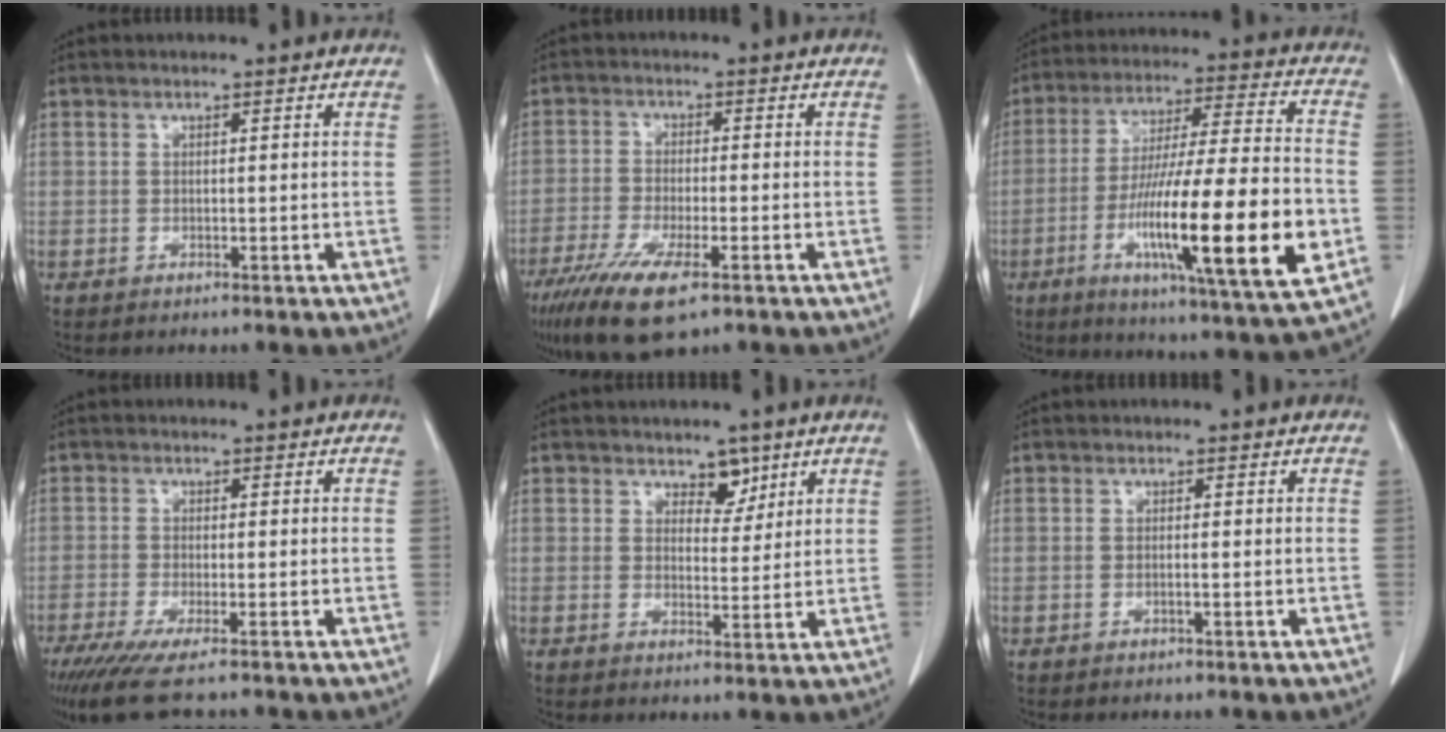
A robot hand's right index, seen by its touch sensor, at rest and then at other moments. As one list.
[{"total": 9.9, "force": [-5.9, 2.1, 7.7], "torque": [-0.140, -0.022, -0.099]}, {"total": 23.5, "force": [-6.7, 1.3, 22.5], "torque": [-0.373, -0.028, -0.109]}, {"total": 8.3, "force": [-6.4, 0.6, 5.2], "torque": [-0.082, -0.020, -0.108]}, {"total": 3.5, "force": [2.4, 2.0, 1.6], "torque": [-0.014, -0.002, 0.037]}, {"total": 0.6, "force": [-0.3, -0.1, 0.5], "torque": [-0.010, 0.001, -0.005]}]